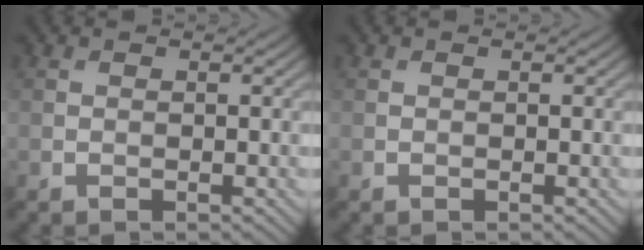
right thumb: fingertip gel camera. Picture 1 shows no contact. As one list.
[{"total": 0.0}]